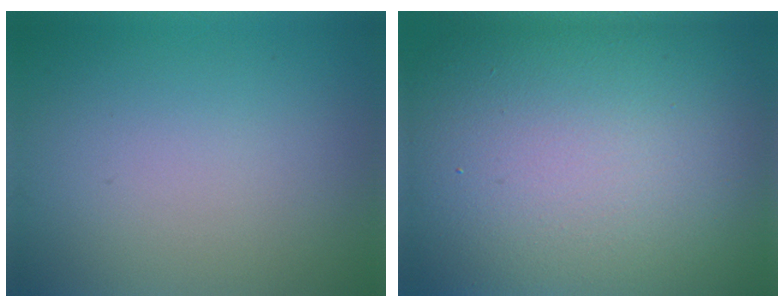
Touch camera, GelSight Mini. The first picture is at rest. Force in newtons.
{"total": 19.7, "press": 19.6, "slide": 1.3}